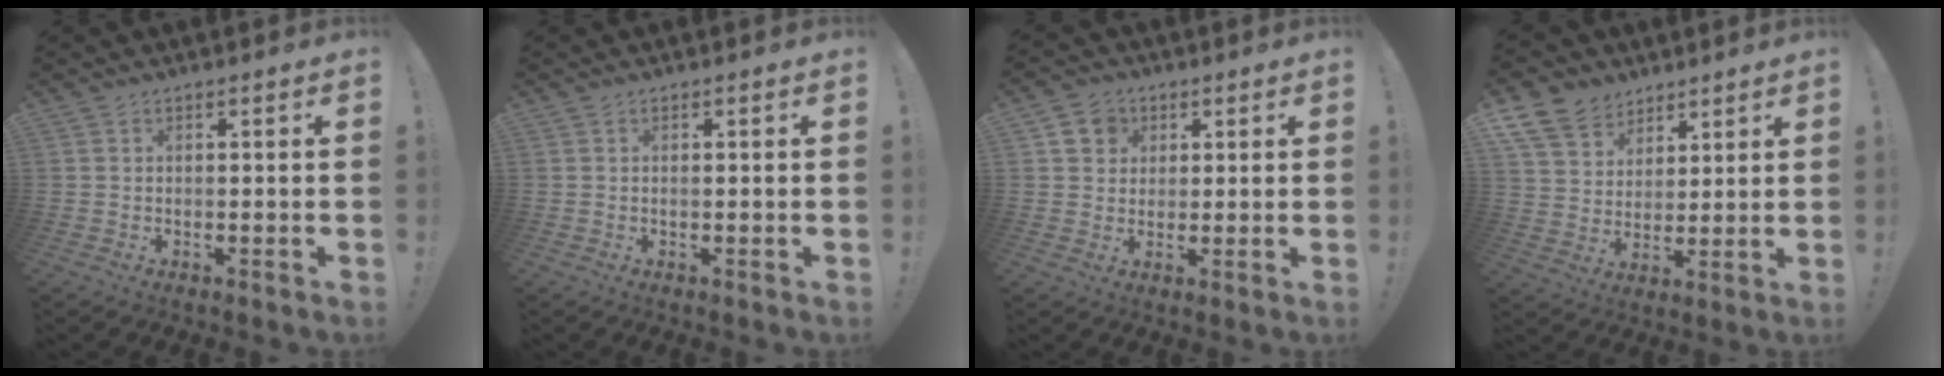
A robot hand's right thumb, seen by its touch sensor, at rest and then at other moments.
{"total": 0.6, "force": [-0.1, 0.0, 0.6], "torque": [-0.007, -0.002, -0.004]}
{"total": 7.0, "force": [2.7, 6.2, 1.9], "torque": [-0.028, -0.008, 0.055]}
{"total": 11.2, "force": [7.6, 7.6, 3.0], "torque": [-0.057, -0.055, 0.151]}